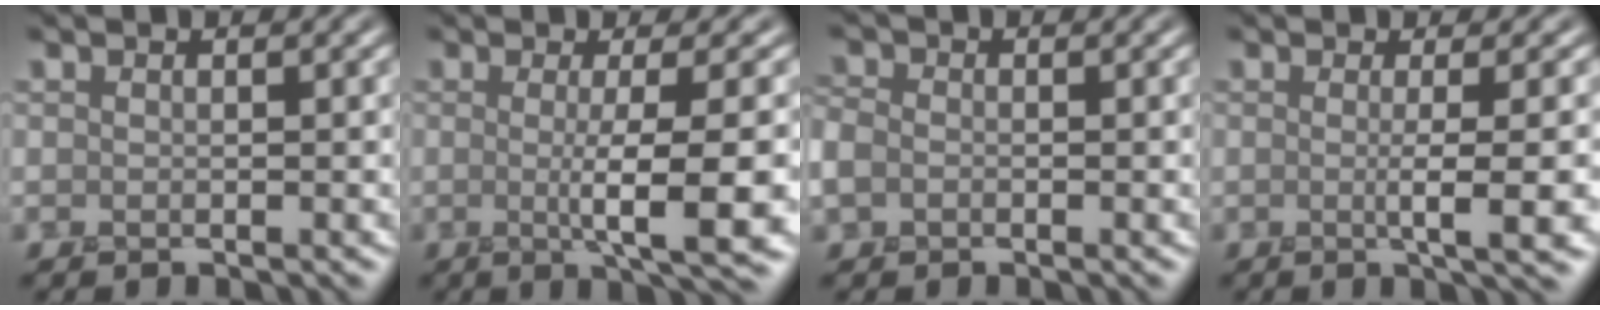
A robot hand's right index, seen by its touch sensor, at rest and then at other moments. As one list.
[{"total": 6.9, "force": [-0.9, 1.3, 6.7], "torque": [-0.095, -0.006, -0.011]}, {"total": 1.6, "force": [-0.3, 1.5, 0.5], "torque": [-0.011, 0.003, -0.014]}, {"total": 4.5, "force": [-0.5, 0.9, 4.4], "torque": [-0.060, -0.003, -0.009]}]